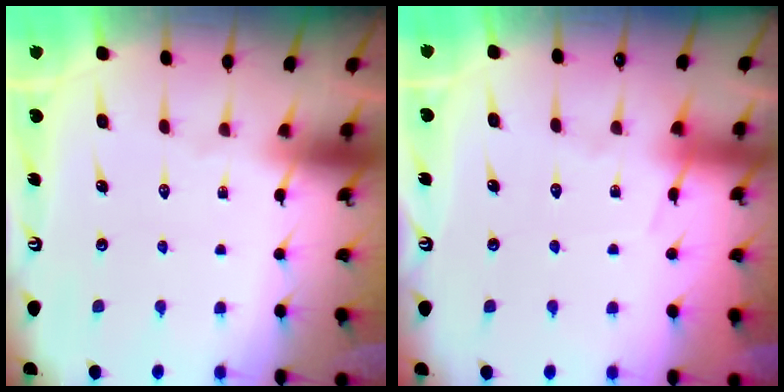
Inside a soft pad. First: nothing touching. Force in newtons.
{"total": 5.0, "press": 5.0, "slide": 0.7}